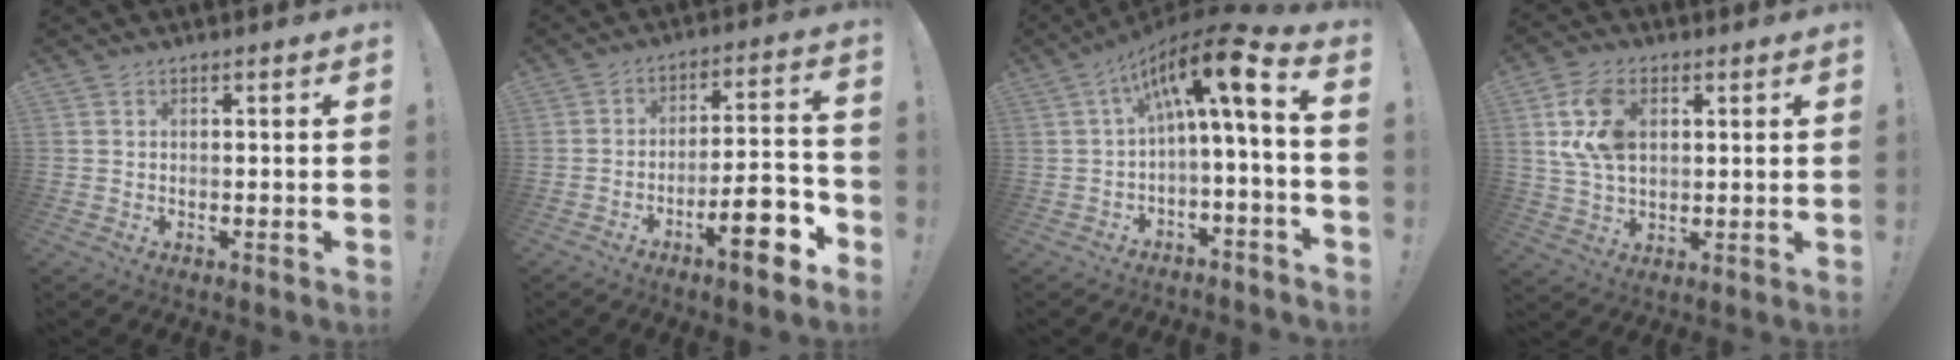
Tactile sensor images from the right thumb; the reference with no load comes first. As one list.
[{"total": 13.6, "force": [-7.4, 3.7, 10.9], "torque": [-0.138, 0.050, -0.116]}, {"total": 12.4, "force": [2.8, 1.2, 12.0], "torque": [-0.194, -0.021, 0.032]}, {"total": 13.5, "force": [3.6, 8.9, 9.6], "torque": [-0.191, -0.003, 0.067]}]